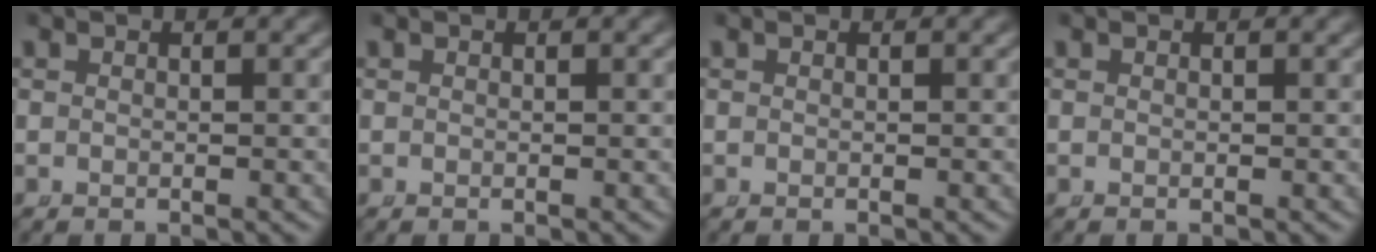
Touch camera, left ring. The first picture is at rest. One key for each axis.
{"total": 0.0}
{"total": 0.0}
{"total": 0.0}